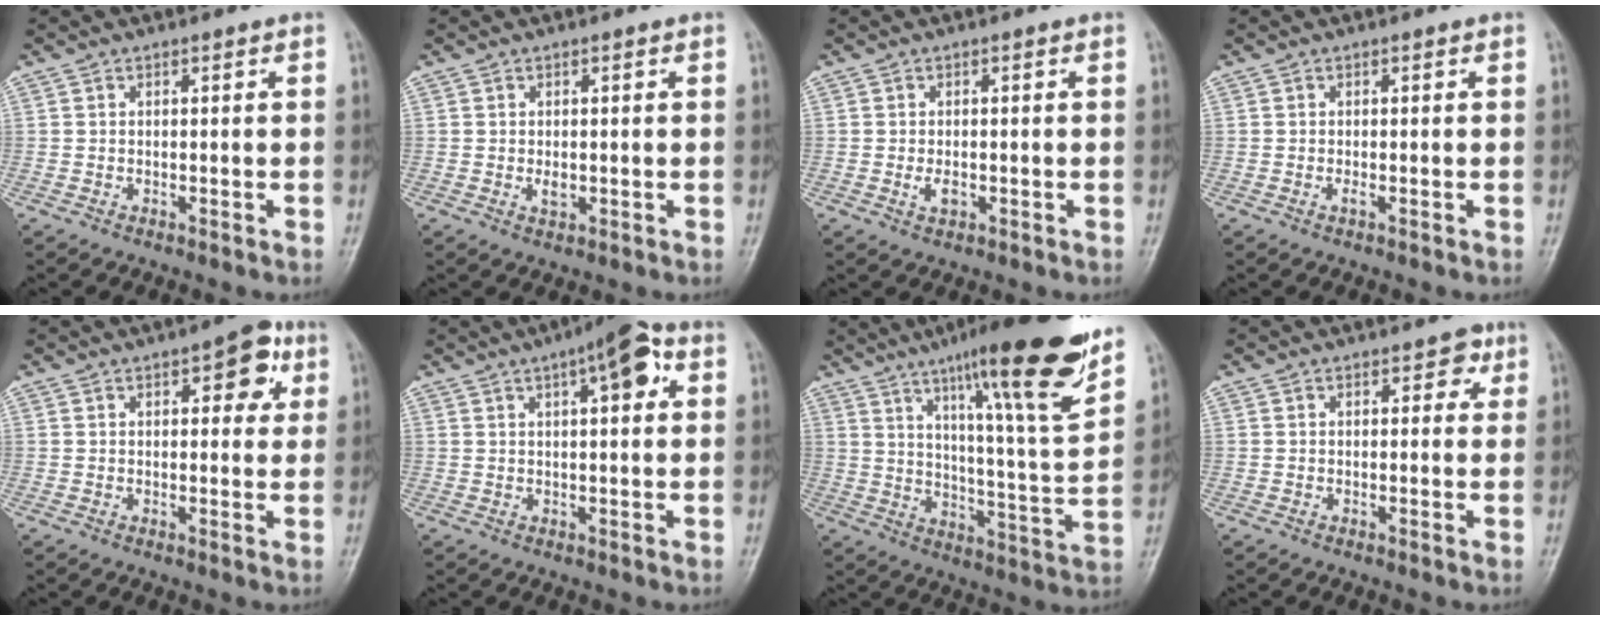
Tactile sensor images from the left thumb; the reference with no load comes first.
{"total": 2.0, "force": [-0.1, 1.1, 1.7], "torque": [-0.023, -0.003, 0.000]}
{"total": 2.3, "force": [-0.5, 1.2, 1.8], "torque": [-0.034, 0.000, -0.009]}
{"total": 0.9, "force": [-0.2, 0.1, 0.8], "torque": [-0.014, 0.001, -0.002]}
{"total": 7.0, "force": [2.9, 3.3, 5.5], "torque": [-0.038, -0.003, 0.027]}
{"total": 8.6, "force": [3.2, 2.8, 7.4], "torque": [-0.093, 0.011, 0.039]}
{"total": 22.1, "force": [14.5, 2.4, 16.6], "torque": [-0.223, -0.065, 0.221]}
{"total": 2.7, "force": [1.2, 1.7, 1.7], "torque": [0.000, 0.000, 0.010]}